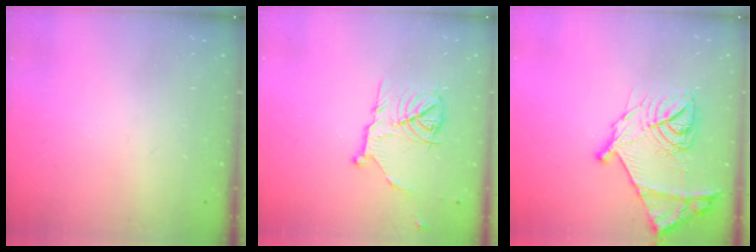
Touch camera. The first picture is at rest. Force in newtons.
{"total": 11.2, "press": 11.2, "slide": 0.8}
{"total": 19.1, "press": 19.0, "slide": 1.8}